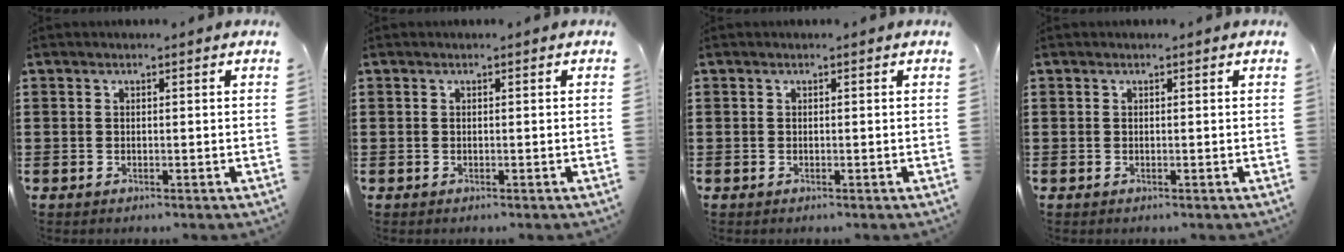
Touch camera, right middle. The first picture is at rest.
{"total": 0.0}
{"total": 0.0}
{"total": 0.0}